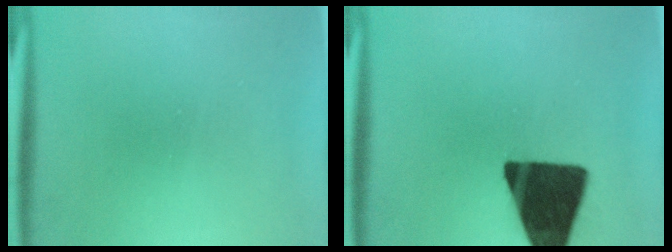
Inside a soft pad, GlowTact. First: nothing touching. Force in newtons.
{"total": 16.5}